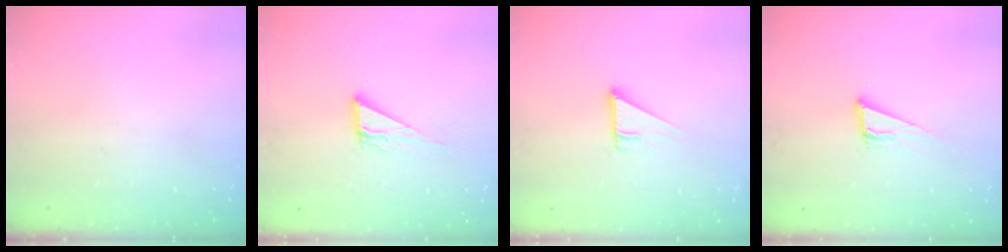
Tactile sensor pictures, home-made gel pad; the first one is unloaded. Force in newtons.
{"total": 8.0, "press": 8.0, "slide": 0.7}
{"total": 4.2, "press": 4.2, "slide": 0.3}
{"total": 7.6, "press": 7.3, "slide": 2.3}